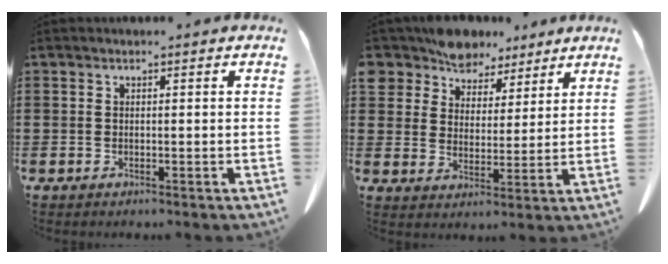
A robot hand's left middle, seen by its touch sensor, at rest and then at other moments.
{"total": 7.3, "force": [6.6, 3.0, 0.4], "torque": [-0.050, -0.032, 0.124]}